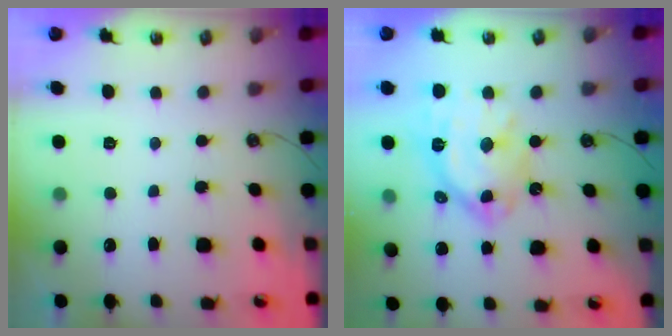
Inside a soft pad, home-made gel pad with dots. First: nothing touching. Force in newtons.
{"total": 17.6, "press": 17.5, "slide": 1.7}